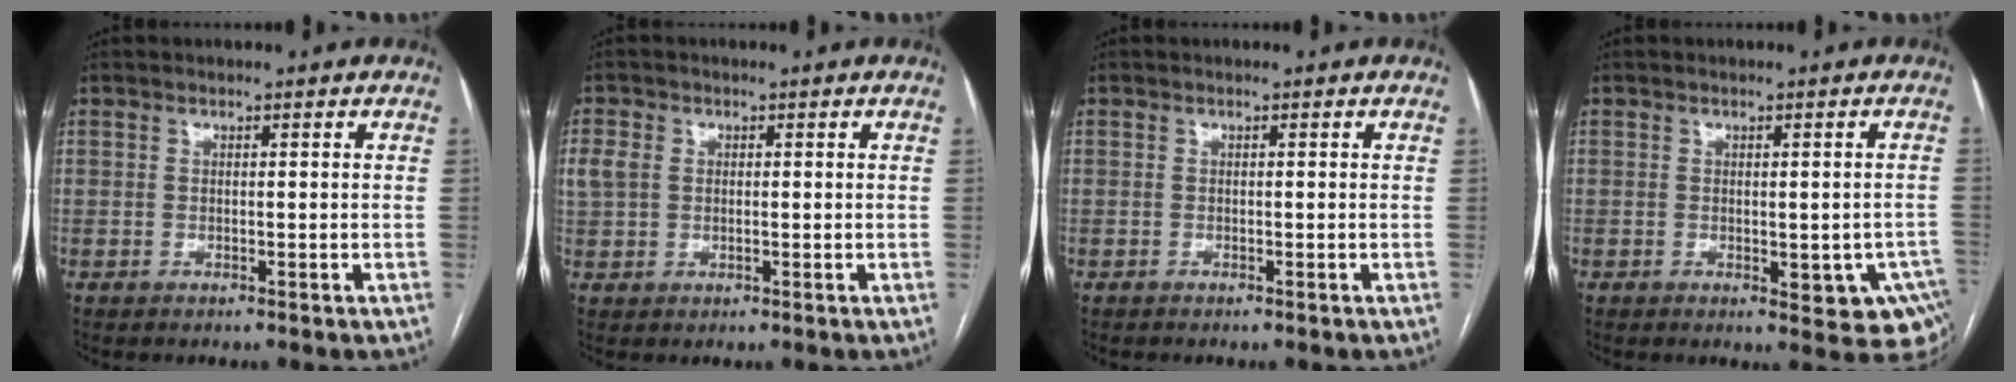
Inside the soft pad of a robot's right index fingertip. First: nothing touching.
{"total": 3.4, "force": [0.7, 2.8, 1.9], "torque": [-0.054, 0.012, 0.014]}
{"total": 0.0}
{"total": 9.2, "force": [-3.3, 4.1, 7.6], "torque": [-0.071, 0.006, -0.036]}